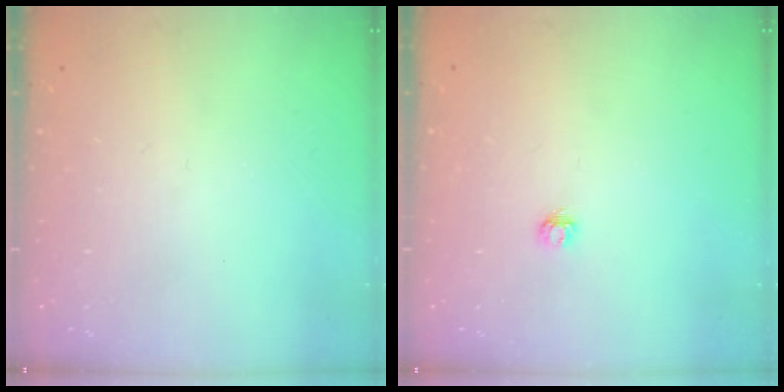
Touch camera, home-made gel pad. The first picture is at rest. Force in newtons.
{"total": 3.2, "press": 3.2, "slide": 0.3}